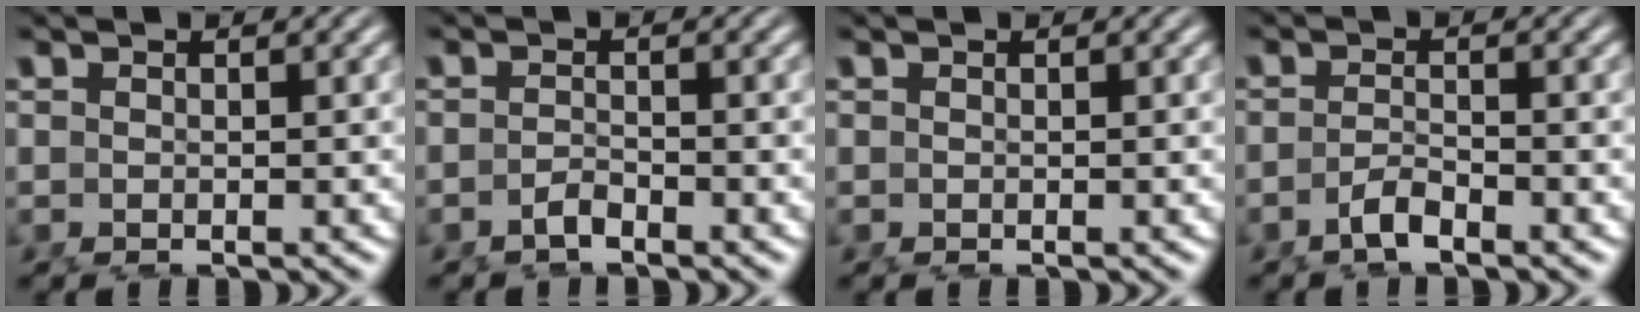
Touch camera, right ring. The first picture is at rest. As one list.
[{"total": 1.2, "force": [-1.1, -0.4, 0.2], "torque": [0.002, 0.001, -0.021]}, {"total": 0.0}, {"total": 1.6, "force": [-1.3, -0.5, 0.8], "torque": [-0.008, -0.002, -0.021]}]